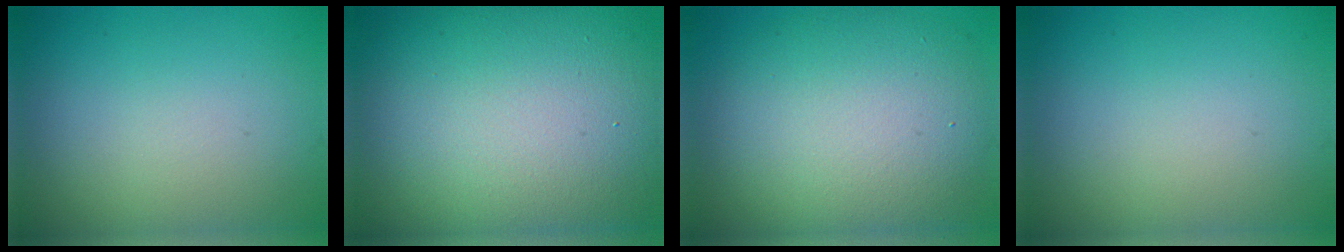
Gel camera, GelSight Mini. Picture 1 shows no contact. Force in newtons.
{"total": 19.8, "press": 19.8, "slide": 1.2}
{"total": 10.7, "press": 10.7, "slide": 0.7}
{"total": 0.0}